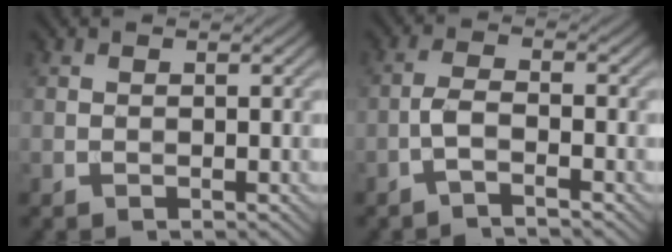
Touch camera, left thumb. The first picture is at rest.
{"total": 2.8, "force": [-1.7, 0.4, 2.2], "torque": [-0.049, 0.007, -0.044]}